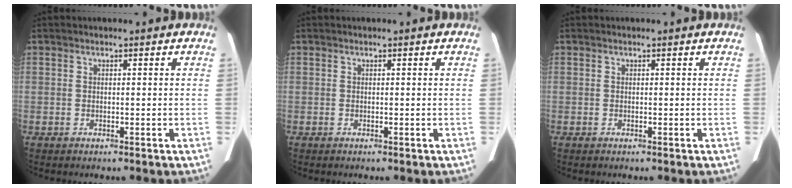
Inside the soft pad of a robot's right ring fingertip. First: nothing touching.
{"total": 0.0}
{"total": 0.0}